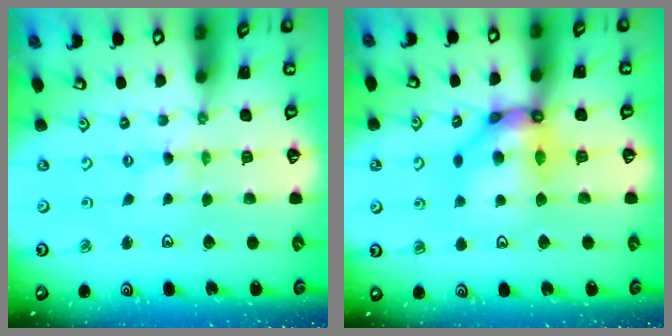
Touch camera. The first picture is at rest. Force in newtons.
{"total": 12.3, "press": 12.2, "slide": 1.8}